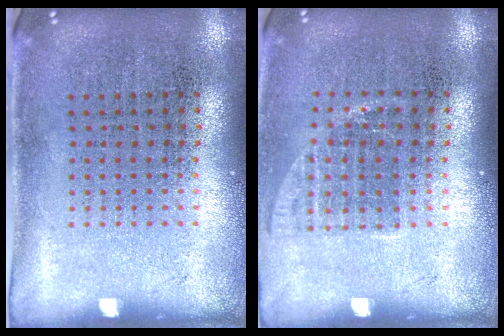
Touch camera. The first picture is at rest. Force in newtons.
{"total": 1.1, "press": 0.9, "slide": 0.6}